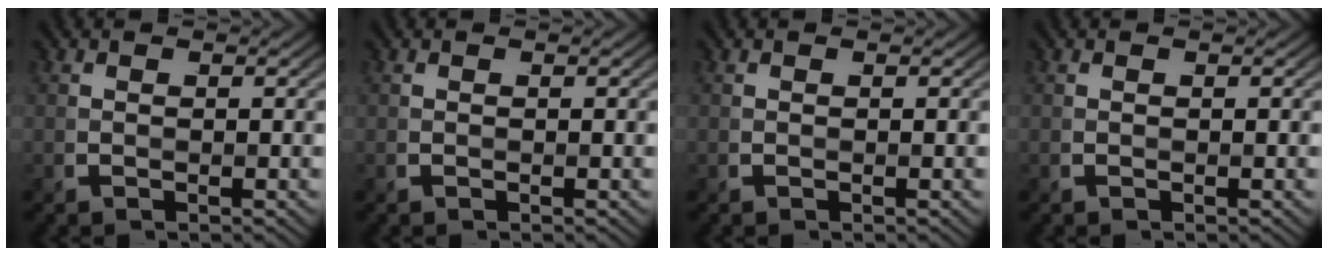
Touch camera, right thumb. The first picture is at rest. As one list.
[{"total": 0.0}, {"total": 0.0}, {"total": 0.0}]